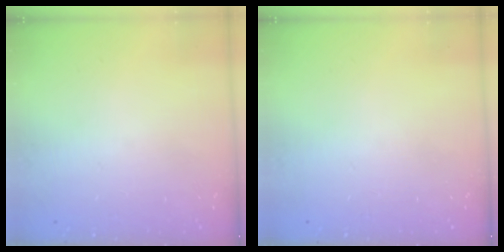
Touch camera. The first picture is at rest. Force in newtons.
{"total": 0.0}